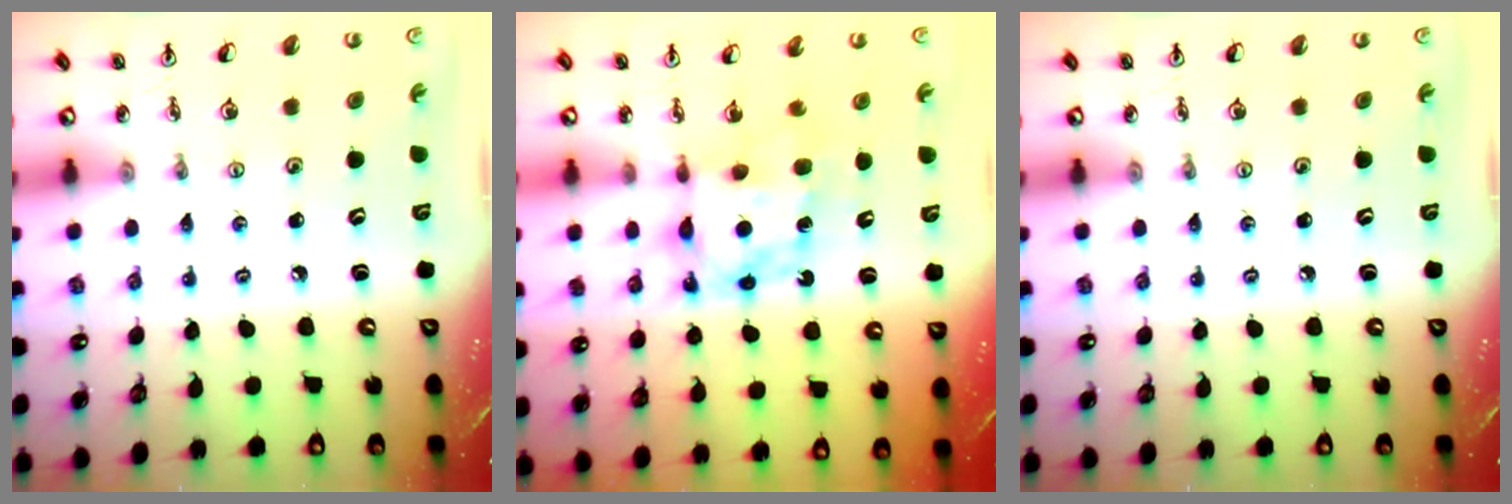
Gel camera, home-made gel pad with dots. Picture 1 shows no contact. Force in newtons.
{"total": 7.0, "press": 7.0, "slide": 0.4}
{"total": 0.0}